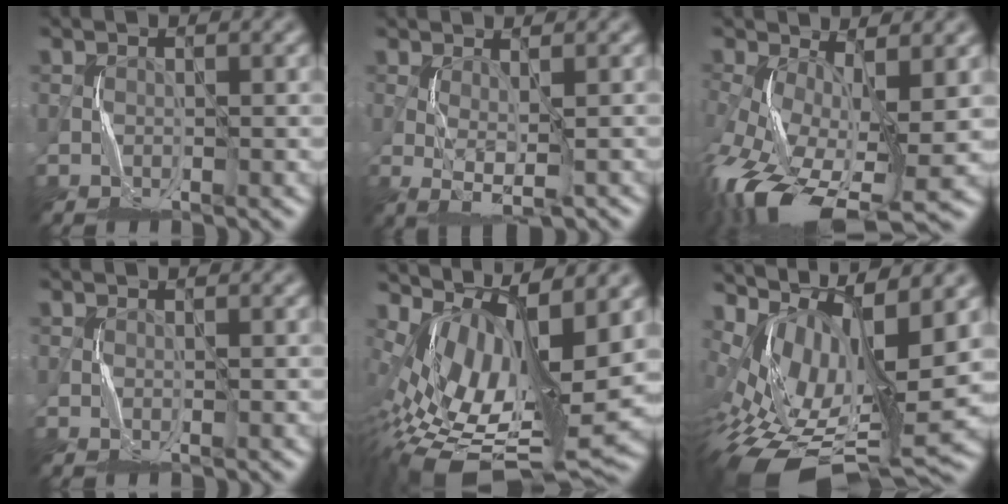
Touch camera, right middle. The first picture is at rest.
{"total": 2.9, "force": [0.4, 0.7, 2.8], "torque": [-0.053, -0.007, 0.012]}
{"total": 13.6, "force": [-4.9, 6.0, 11.2], "torque": [-0.250, -0.047, -0.076]}
{"total": 0.0}
{"total": 13.1, "force": [1.5, 5.5, 11.9], "torque": [-0.217, -0.006, 0.052]}
{"total": 12.2, "force": [0.6, 4.9, 11.2], "torque": [-0.211, -0.008, 0.038]}